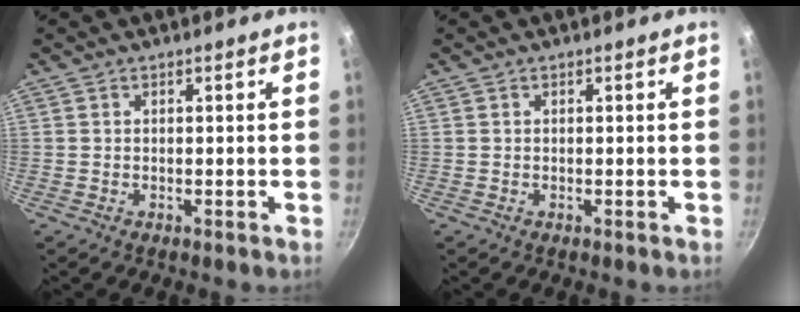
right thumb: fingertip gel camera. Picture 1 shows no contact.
{"total": 0.0}